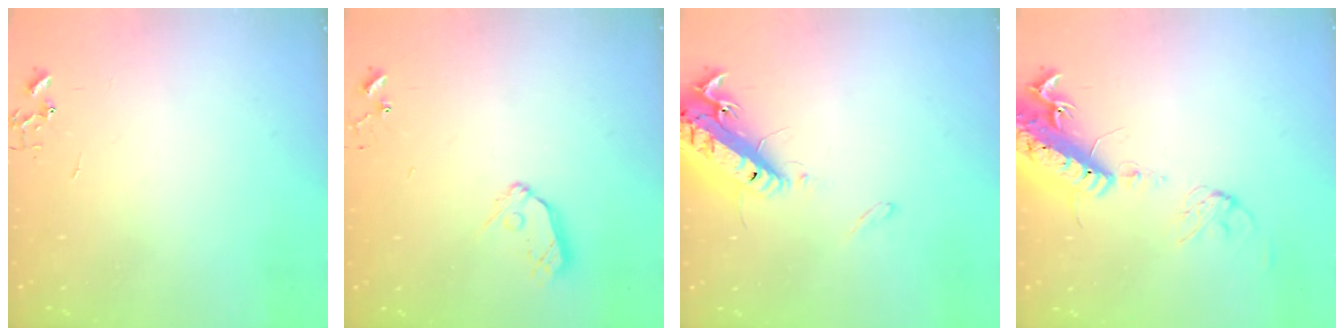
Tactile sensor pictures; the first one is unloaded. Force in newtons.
{"total": 8.4, "press": 8.4, "slide": 0.7}
{"total": 16.2, "press": 15.7, "slide": 3.6}
{"total": 18.0, "press": 17.6, "slide": 4.1}